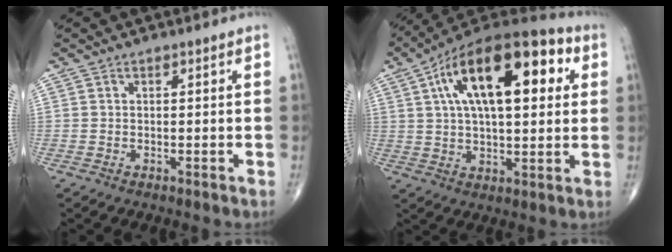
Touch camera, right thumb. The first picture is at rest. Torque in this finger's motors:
{"motor_torque": [0.30, 4.70, 2.18, 0.59, 0.22]}